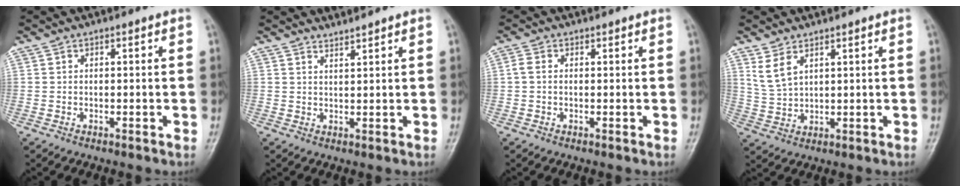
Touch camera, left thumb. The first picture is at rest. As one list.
[{"total": 1.8, "force": [1.7, -0.3, 0.4], "torque": [-0.001, -0.016, 0.032]}, {"total": 1.7, "force": [0.2, 1.1, 1.3], "torque": [-0.028, 0.005, 0.003]}, {"total": 4.6, "force": [2.9, 2.1, 2.9], "torque": [-0.060, -0.010, 0.068]}]